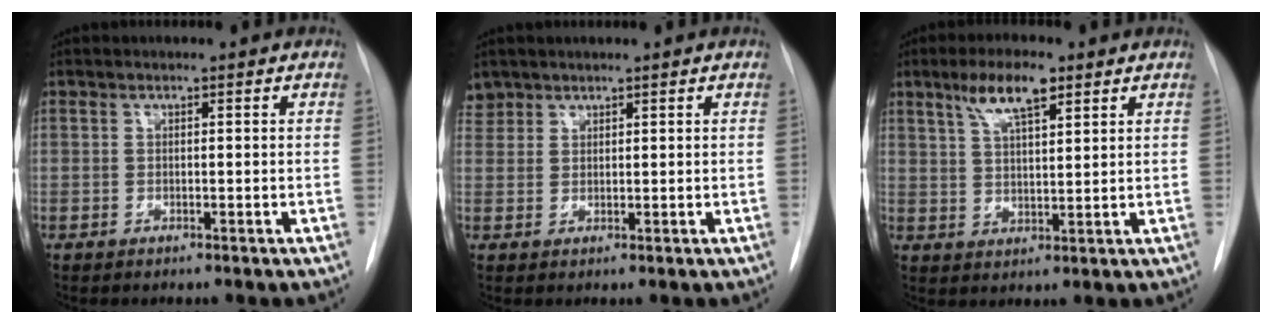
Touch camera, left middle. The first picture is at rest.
{"total": 2.7, "force": [2.2, 1.5, -0.3], "torque": [0.012, 0.010, 0.042]}
{"total": 7.3, "force": [4.4, 1.8, 5.5], "torque": [-0.106, 0.010, 0.081]}